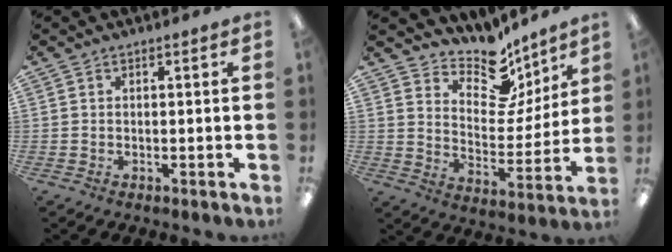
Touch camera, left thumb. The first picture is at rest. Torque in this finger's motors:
{"motor_torque": [0.38, 0.25, -0.35, -0.47, -0.05]}